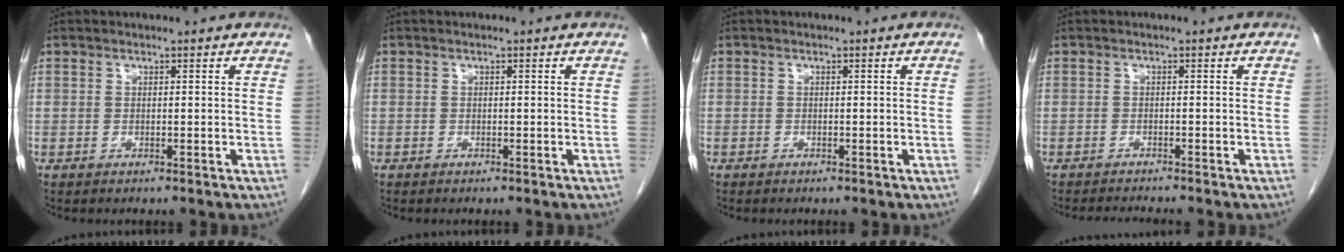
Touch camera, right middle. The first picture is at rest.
{"total": 0.0}
{"total": 0.0}
{"total": 2.7, "force": [-2.5, -0.8, 0.6], "torque": [-0.012, -0.013, -0.038]}